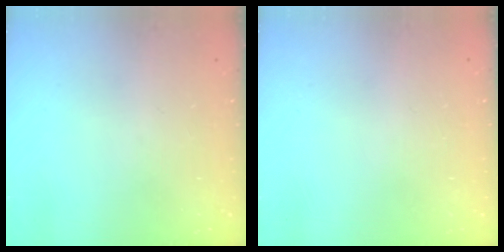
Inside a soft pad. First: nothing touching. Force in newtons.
{"total": 2.6, "press": 2.6, "slide": 0.2}